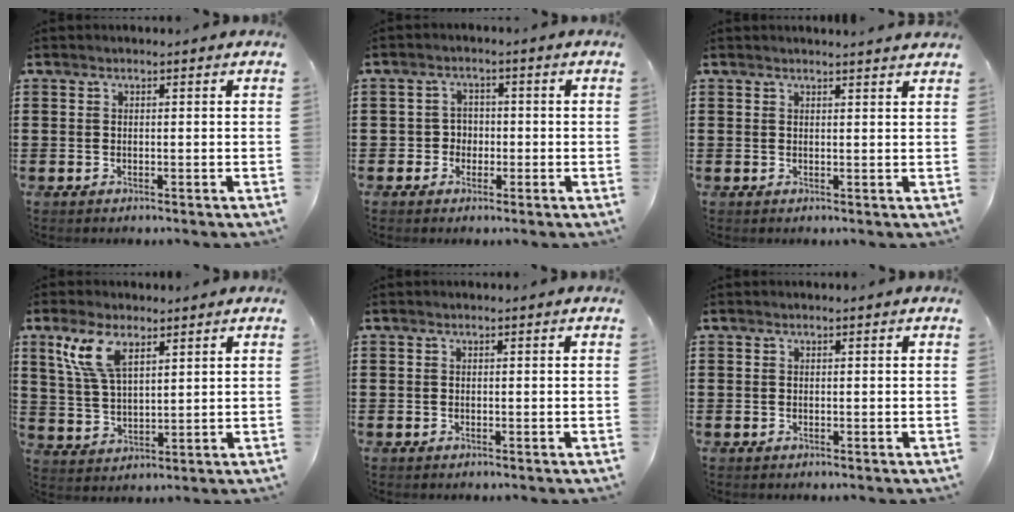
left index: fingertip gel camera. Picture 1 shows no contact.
{"total": 2.7, "force": [-0.8, 2.5, 0.8], "torque": [-0.025, 0.005, -0.021]}
{"total": 1.5, "force": [1.5, -0.2, 0.5], "torque": [-0.011, -0.001, 0.029]}
{"total": 7.8, "force": [4.5, 3.1, 5.6], "torque": [-0.130, 0.005, 0.080]}
{"total": 0.0}
{"total": 0.0}